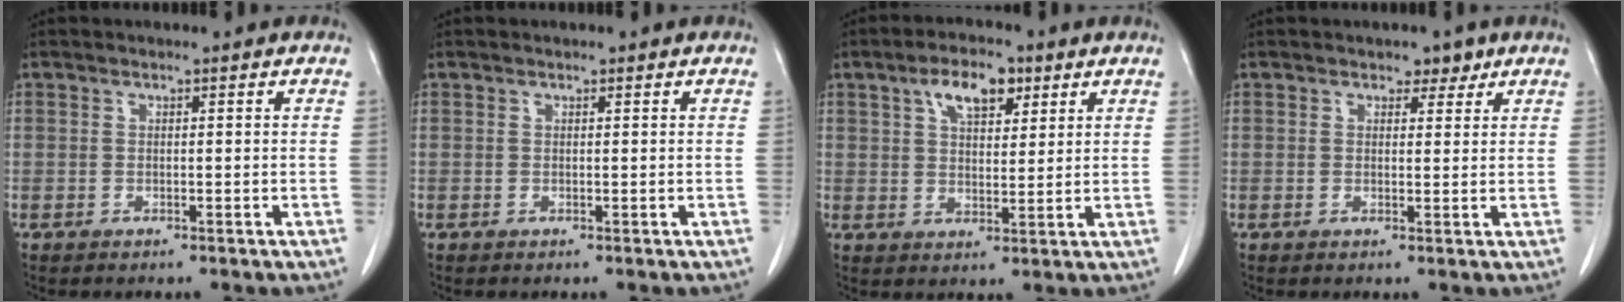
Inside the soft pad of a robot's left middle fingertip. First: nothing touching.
{"total": 0.0}
{"total": 6.6, "force": [3.5, 3.0, 4.7], "torque": [-0.082, 0.011, 0.060]}
{"total": 2.2, "force": [1.6, 1.4, 0.8], "torque": [-0.006, -0.001, 0.021]}